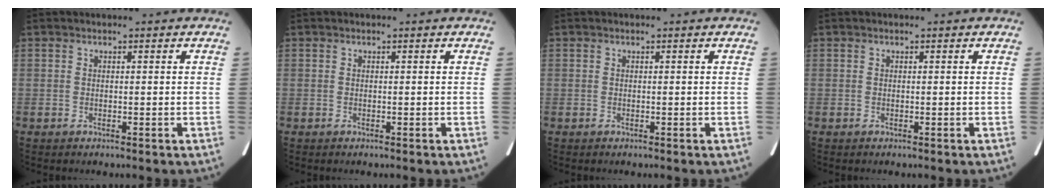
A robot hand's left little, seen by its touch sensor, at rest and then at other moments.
{"total": 0.0}
{"total": 0.0}
{"total": 0.0}